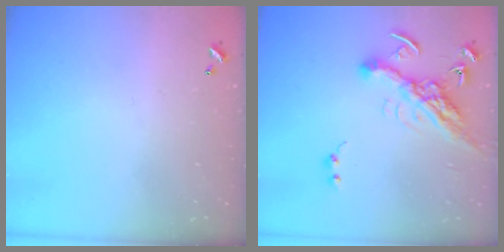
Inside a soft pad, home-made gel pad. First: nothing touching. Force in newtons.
{"total": 12.8, "press": 12.6, "slide": 2.1}